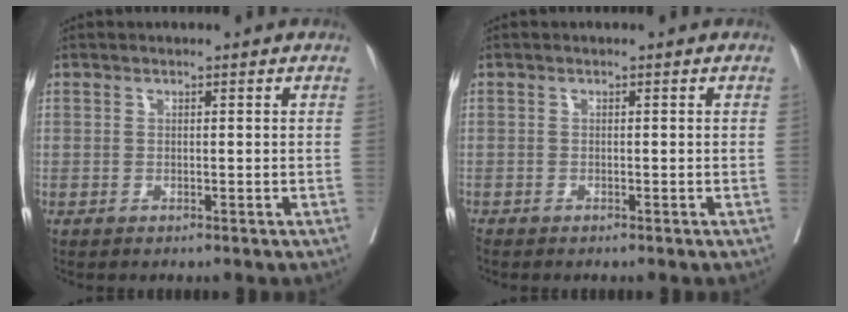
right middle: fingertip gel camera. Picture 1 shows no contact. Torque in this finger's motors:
{"motor_torque": [0.04, -0.04, 0.06, 0.02]}